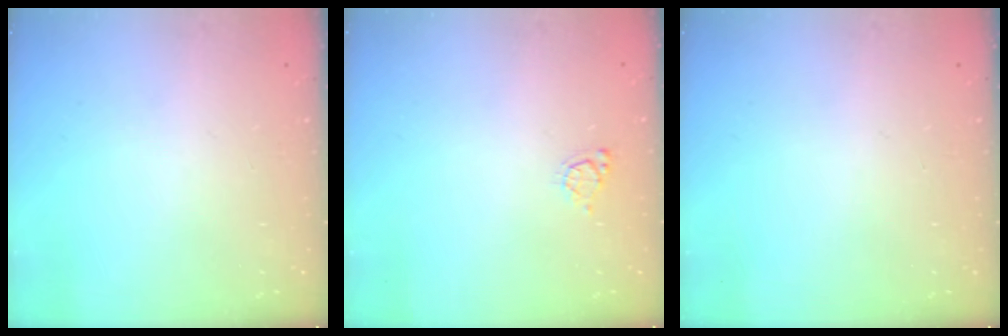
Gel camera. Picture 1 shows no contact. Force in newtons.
{"total": 4.2, "press": 4.2, "slide": 0.3}
{"total": 0.0}